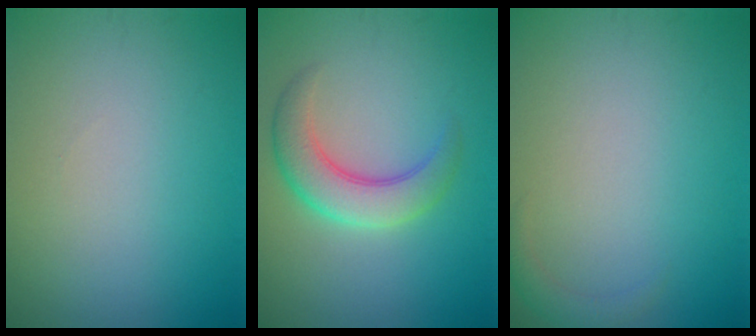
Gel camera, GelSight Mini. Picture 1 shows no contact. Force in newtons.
{"total": 4.6, "press": 4.6, "slide": 0.1}
{"total": 1.1, "press": 1.1, "slide": 0.1}